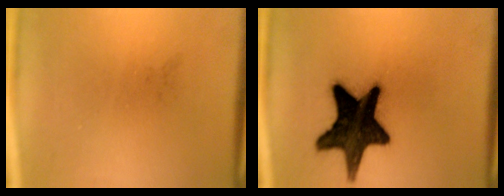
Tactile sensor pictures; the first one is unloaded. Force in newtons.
{"total": 18.6}